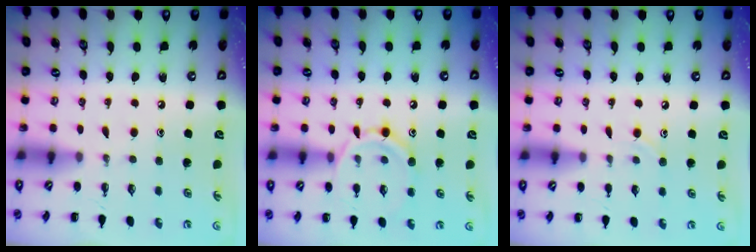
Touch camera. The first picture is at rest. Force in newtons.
{"total": 11.6, "press": 11.5, "slide": 0.7}
{"total": 4.8, "press": 4.6, "slide": 1.5}